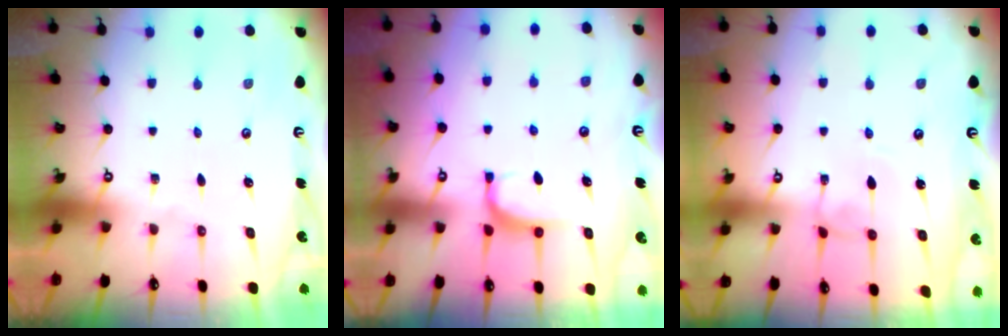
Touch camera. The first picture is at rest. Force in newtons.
{"total": 0.8, "press": 0.7, "slide": 0.4}
{"total": 1.1, "press": 1.0, "slide": 0.3}